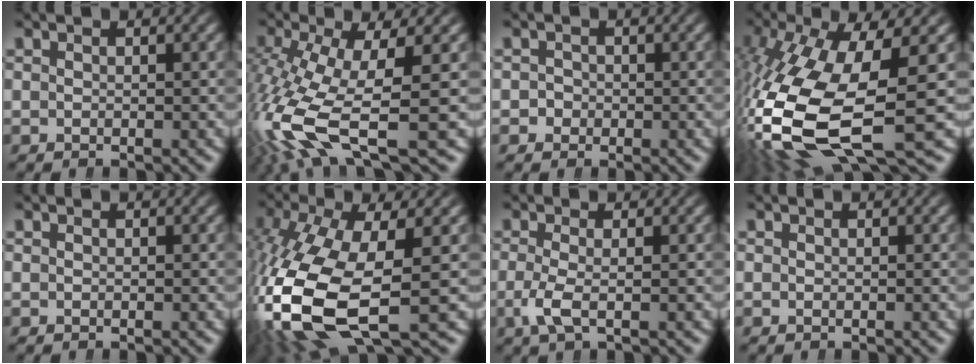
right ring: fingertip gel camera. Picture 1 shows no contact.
{"total": 8.5, "force": [-3.5, 3.3, 7.0], "torque": [-0.172, -0.053, -0.025]}
{"total": 1.3, "force": [-0.5, 1.2, -0.3], "torque": [0.001, -0.007, -0.011]}
{"total": 13.6, "force": [-3.0, 7.3, 11.1], "torque": [-0.295, -0.079, -0.003]}
{"total": 0.0}
{"total": 12.6, "force": [-2.9, 7.6, 9.6], "torque": [-0.265, -0.075, -0.006]}
{"total": 2.2, "force": [-0.8, 0.6, 2.0], "torque": [-0.060, -0.021, -0.008]}
{"total": 0.0}